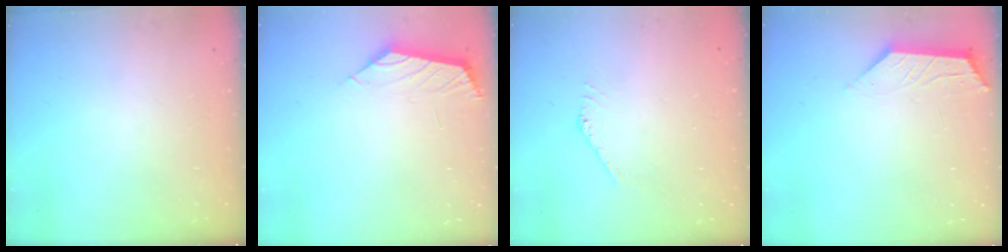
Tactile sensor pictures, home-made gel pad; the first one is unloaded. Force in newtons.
{"total": 2.1, "press": 2.0, "slide": 0.3}
{"total": 2.6, "press": 2.6, "slide": 0.1}
{"total": 2.0, "press": 2.0, "slide": 0.4}